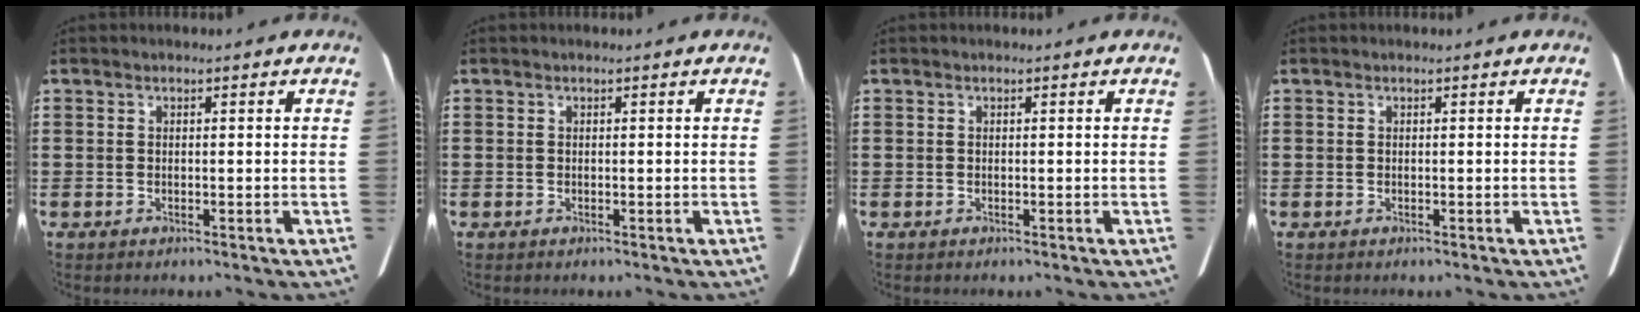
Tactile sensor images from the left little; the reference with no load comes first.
{"total": 0.0}
{"total": 0.0}
{"total": 0.0}